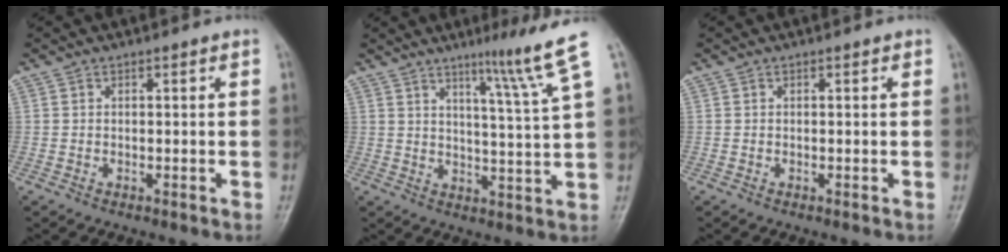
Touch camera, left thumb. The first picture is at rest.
{"total": 9.7, "force": [5.9, -1.5, 7.5], "torque": [-0.105, -0.045, 0.090]}
{"total": 0.0}